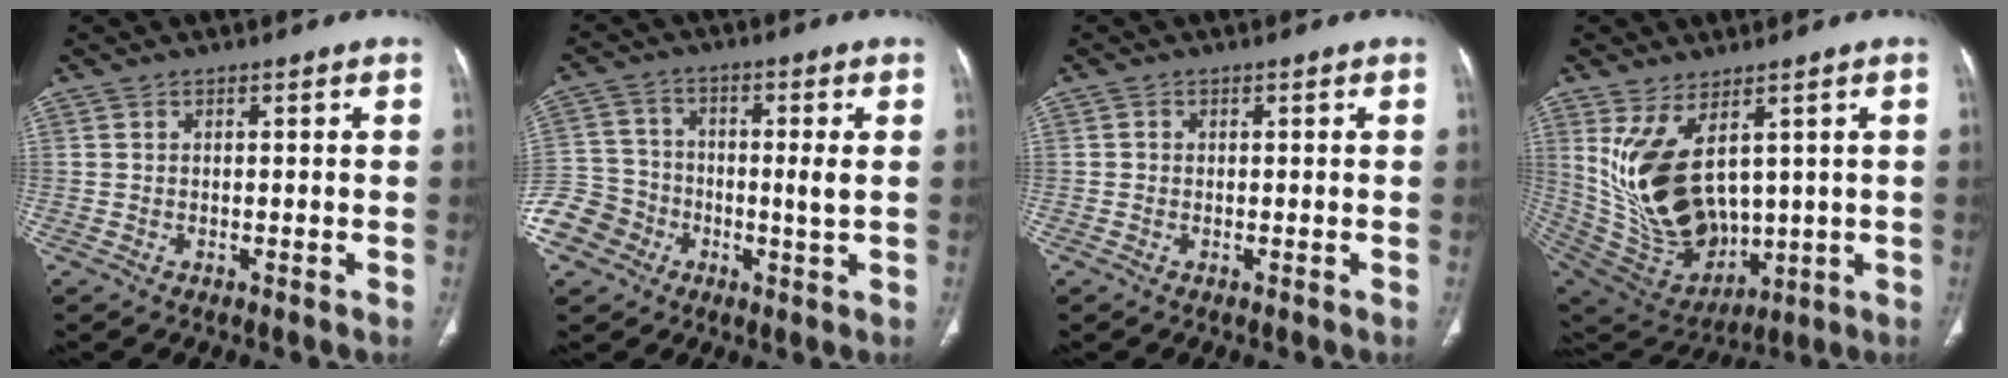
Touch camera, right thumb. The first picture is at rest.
{"total": 9.6, "force": [-3.1, 7.6, 4.9], "torque": [-0.077, 0.026, -0.063]}
{"total": 0.6, "force": [0.0, 0.6, 0.1], "torque": [0.000, 0.002, -0.001]}
{"total": 17.8, "force": [4.3, 10.3, 13.9], "torque": [-0.250, -0.030, 0.118]}